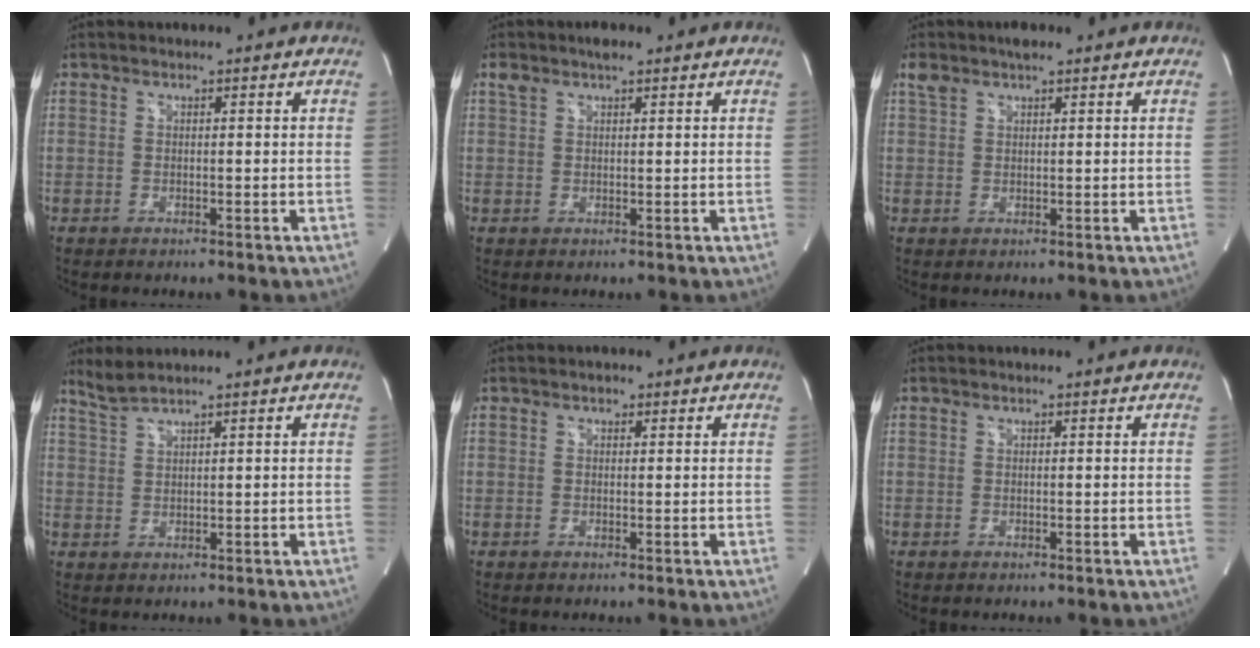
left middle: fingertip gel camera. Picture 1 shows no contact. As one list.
[{"total": 3.0, "force": [2.1, 0.8, 1.9], "torque": [-0.046, 0.018, 0.041]}, {"total": 3.5, "force": [2.6, 1.0, 2.2], "torque": [-0.054, 0.020, 0.053]}, {"total": 2.6, "force": [2.4, -0.7, 0.8], "torque": [-0.027, 0.007, 0.058]}, {"total": 0.8, "force": [0.5, 0.4, 0.5], "torque": [-0.013, 0.006, 0.009]}, {"total": 0.0}]